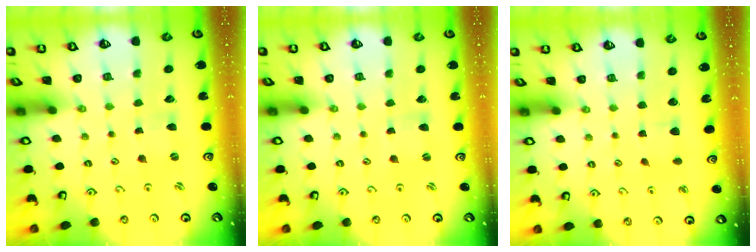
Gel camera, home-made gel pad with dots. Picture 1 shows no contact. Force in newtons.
{"total": 0.0}
{"total": 3.9, "press": 3.9, "slide": 0.6}